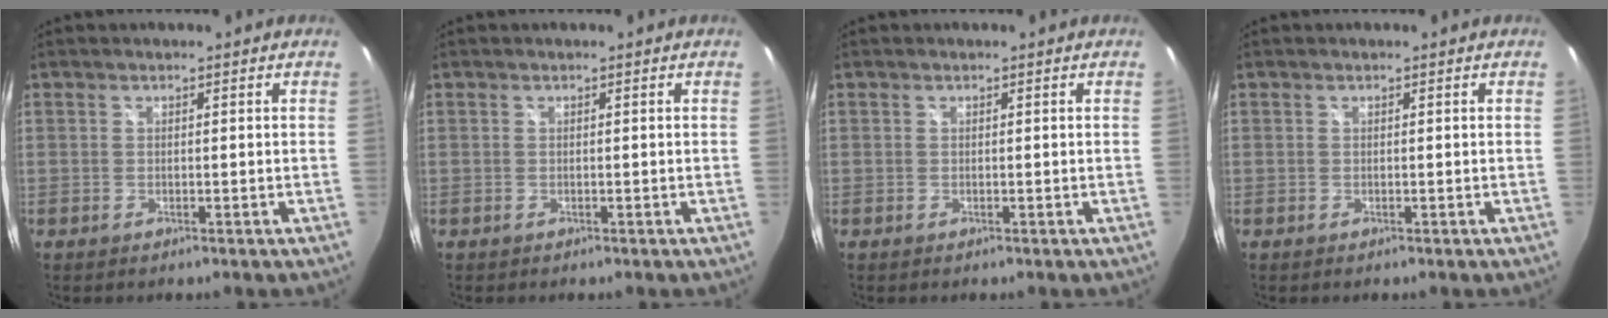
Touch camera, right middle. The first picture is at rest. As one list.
[{"total": 0.0}, {"total": 0.0}, {"total": 0.0}]